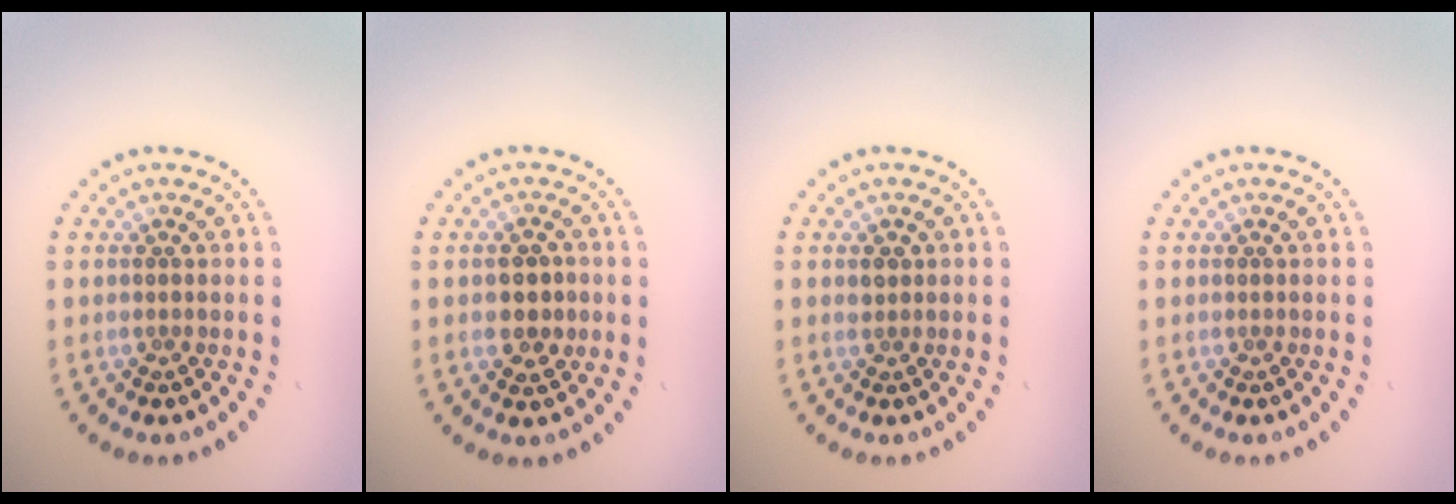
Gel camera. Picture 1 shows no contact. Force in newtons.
{"total": 2.6, "press": 2.6, "slide": 0.2}
{"total": 0.9, "press": 0.8, "slide": 0.5}
{"total": 0.0}